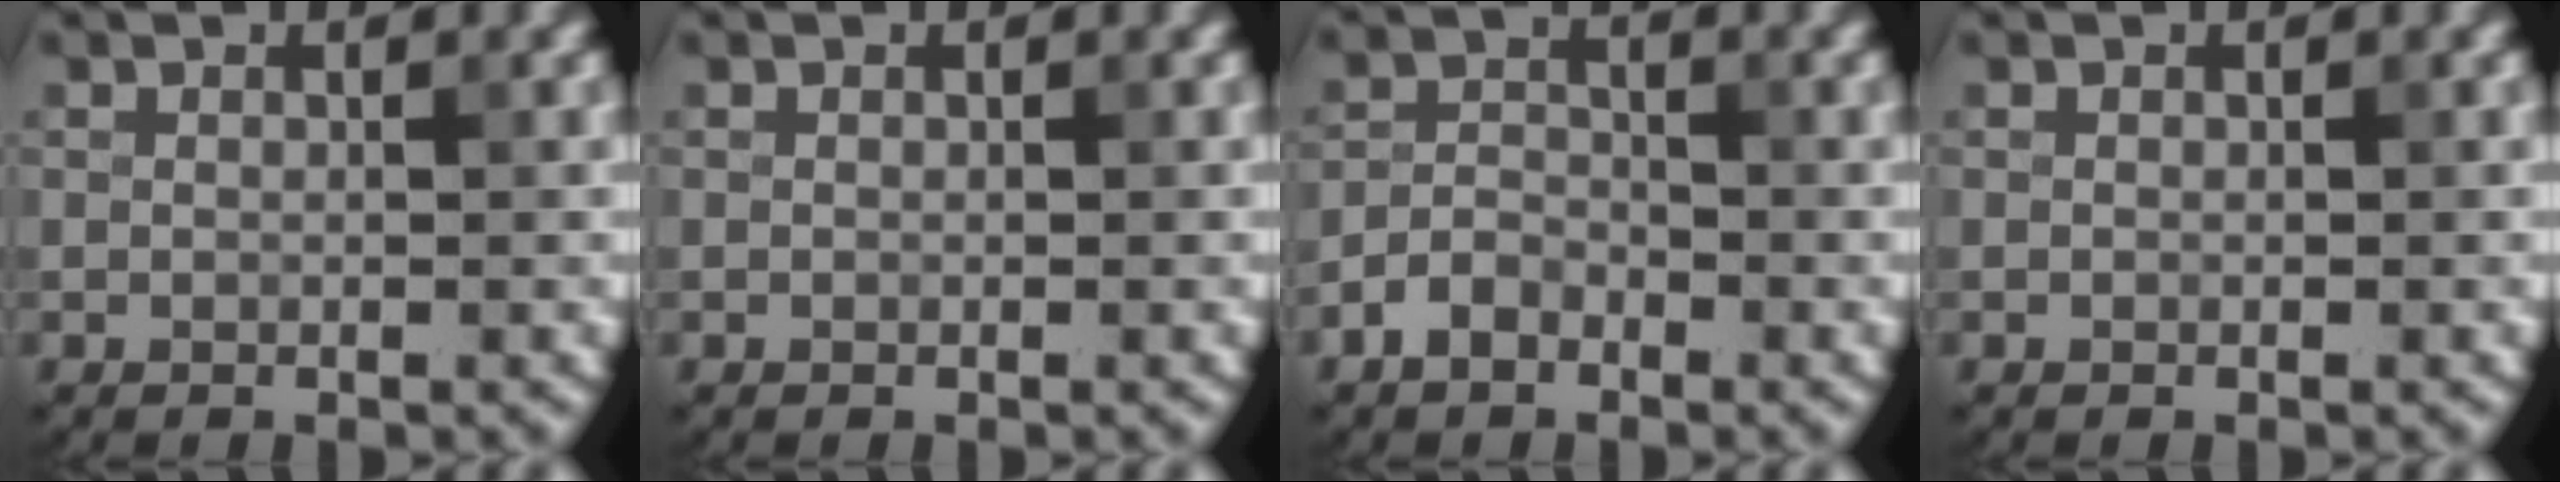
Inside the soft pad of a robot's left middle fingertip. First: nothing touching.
{"total": 0.0}
{"total": 2.4, "force": [-1.7, 1.4, 1.1], "torque": [-0.018, 0.006, -0.038]}
{"total": 0.0}